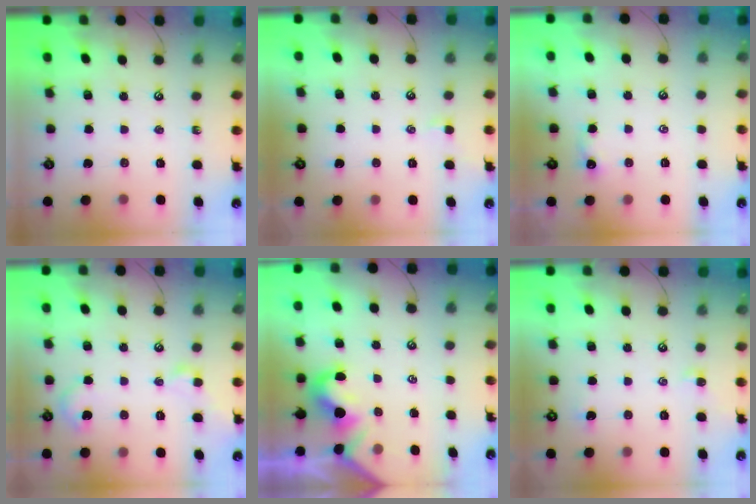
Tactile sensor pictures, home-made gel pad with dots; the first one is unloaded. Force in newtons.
{"total": 1.1, "press": 1.1, "slide": 0.4}
{"total": 3.2, "press": 3.2, "slide": 0.2}
{"total": 2.7, "press": 2.7, "slide": 0.0}
{"total": 2.0, "press": 1.8, "slide": 0.9}
{"total": 0.0}